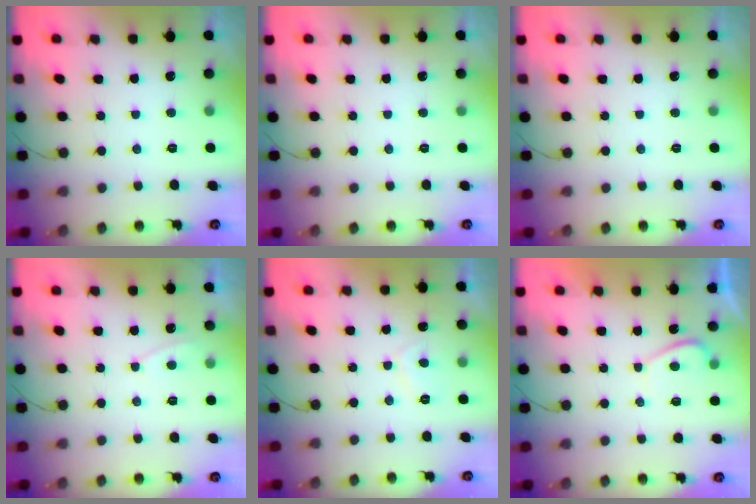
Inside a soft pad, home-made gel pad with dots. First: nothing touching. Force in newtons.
{"total": 0.0}
{"total": 0.0}
{"total": 2.0, "press": 2.0, "slide": 0.3}
{"total": 1.6, "press": 1.4, "slide": 0.7}
{"total": 1.9, "press": 1.8, "slide": 0.7}